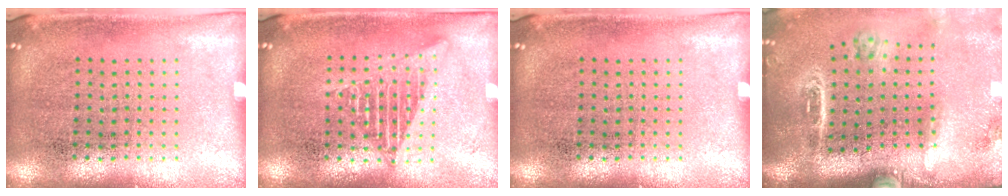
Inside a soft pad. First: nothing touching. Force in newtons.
{"total": 2.8, "press": 2.8, "slide": 0.3}
{"total": 0.0}
{"total": 3.0, "press": 2.1, "slide": 2.1}